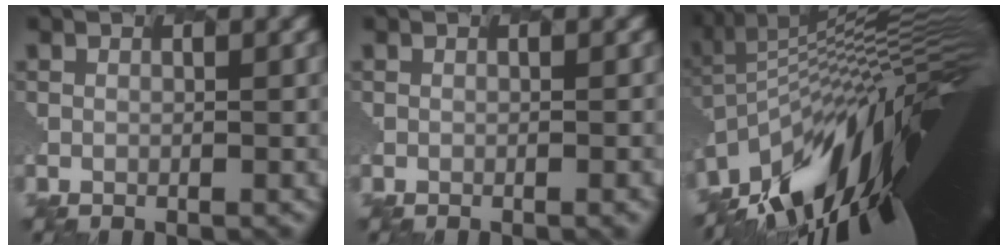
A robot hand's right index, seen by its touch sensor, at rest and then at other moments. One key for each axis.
{"total": 2.4, "fx": -0.4, "fy": 1.0, "fz": 2.2, "tx": -0.010, "ty": 0.006, "tz": -0.007}
{"total": 15.8, "fx": -6.6, "fy": 6.3, "fz": 12.9, "tx": -0.193, "ty": 0.009, "tz": -0.128}